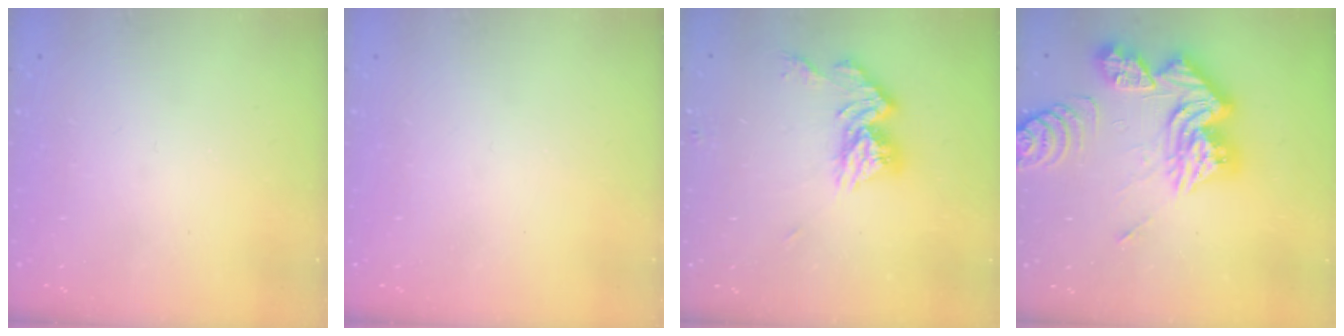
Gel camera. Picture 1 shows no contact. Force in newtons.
{"total": 0.0}
{"total": 12.6, "press": 12.6, "slide": 1.0}
{"total": 23.5, "press": 23.4, "slide": 2.4}